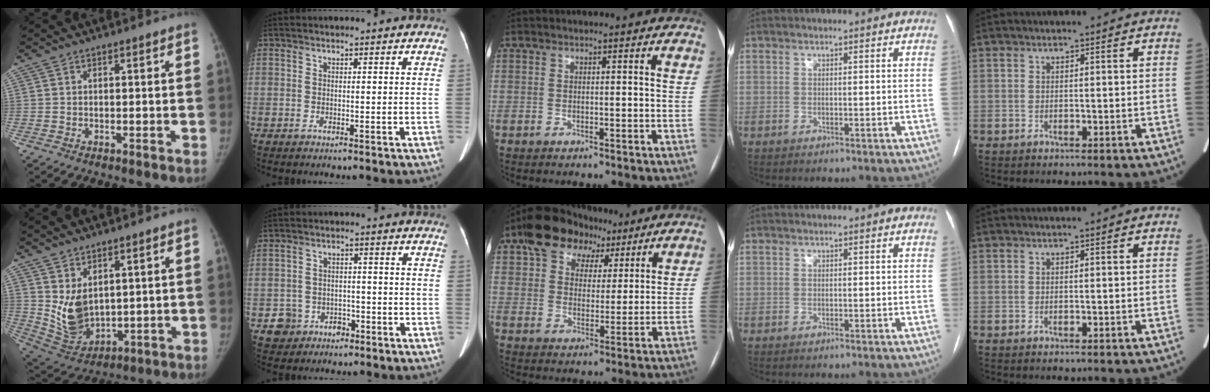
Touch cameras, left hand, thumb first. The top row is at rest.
{"thumb": {"total": 9.3, "force": [2.8, 6.1, 6.5], "torque": [-0.099, -0.032, 0.080]}, "index": {"total": 4.3, "force": [-2.4, 3.6, 0.2], "torque": [0.003, 0.006, -0.031]}, "middle": {"total": 11.2, "force": [6.9, 7.3, 5.0], "torque": [-0.078, 0.041, 0.111]}}